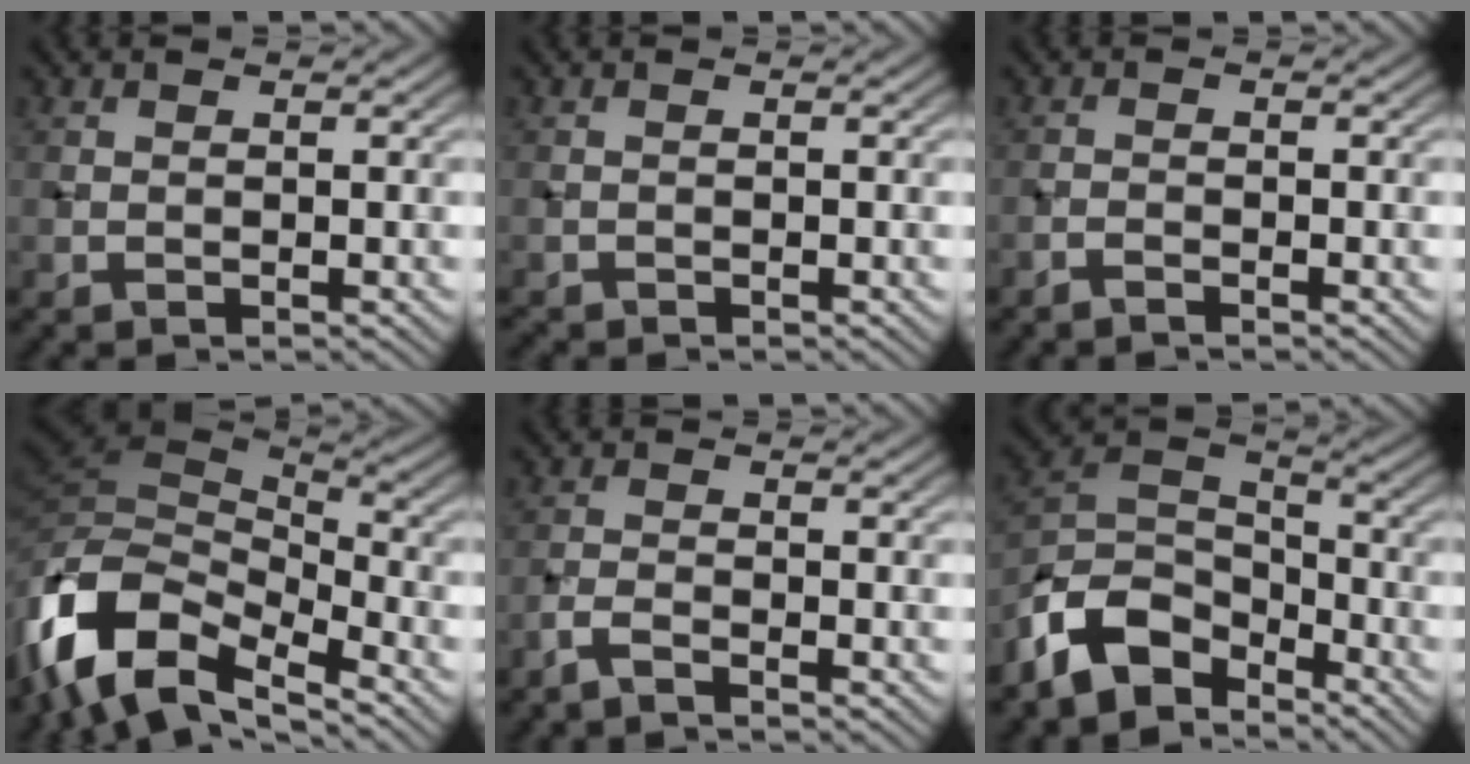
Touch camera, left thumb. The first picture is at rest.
{"total": 0.5, "force": [-0.5, 0.0, 0.0], "torque": [0.003, -0.001, -0.011]}
{"total": 1.0, "force": [-0.9, 0.1, 0.4], "torque": [-0.008, 0.001, -0.022]}
{"total": 13.7, "force": [-6.8, 7.0, 9.7], "torque": [-0.233, -0.014, -0.122]}
{"total": 2.1, "force": [-1.8, 0.2, 1.1], "torque": [-0.024, -0.001, -0.045]}
{"total": 9.2, "force": [-6.4, 4.8, 4.5], "torque": [-0.091, -0.002, -0.148]}